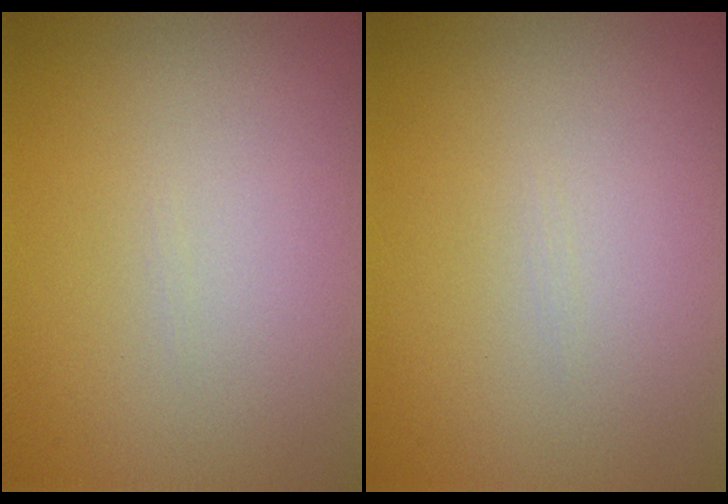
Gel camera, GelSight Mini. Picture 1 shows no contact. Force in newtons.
{"total": 0.0}